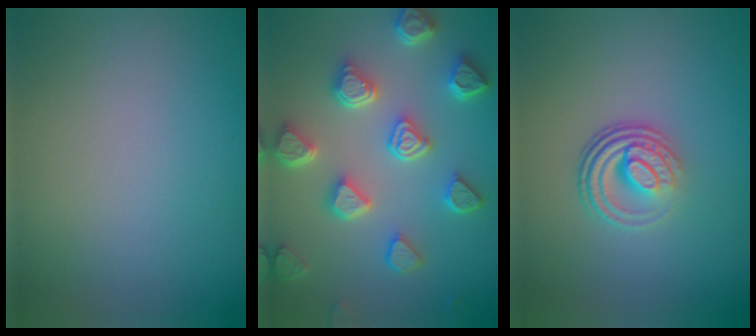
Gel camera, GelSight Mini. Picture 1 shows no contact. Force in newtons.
{"total": 6.6, "press": 5.3, "slide": 3.9}
{"total": 4.1, "press": 2.7, "slide": 3.0}